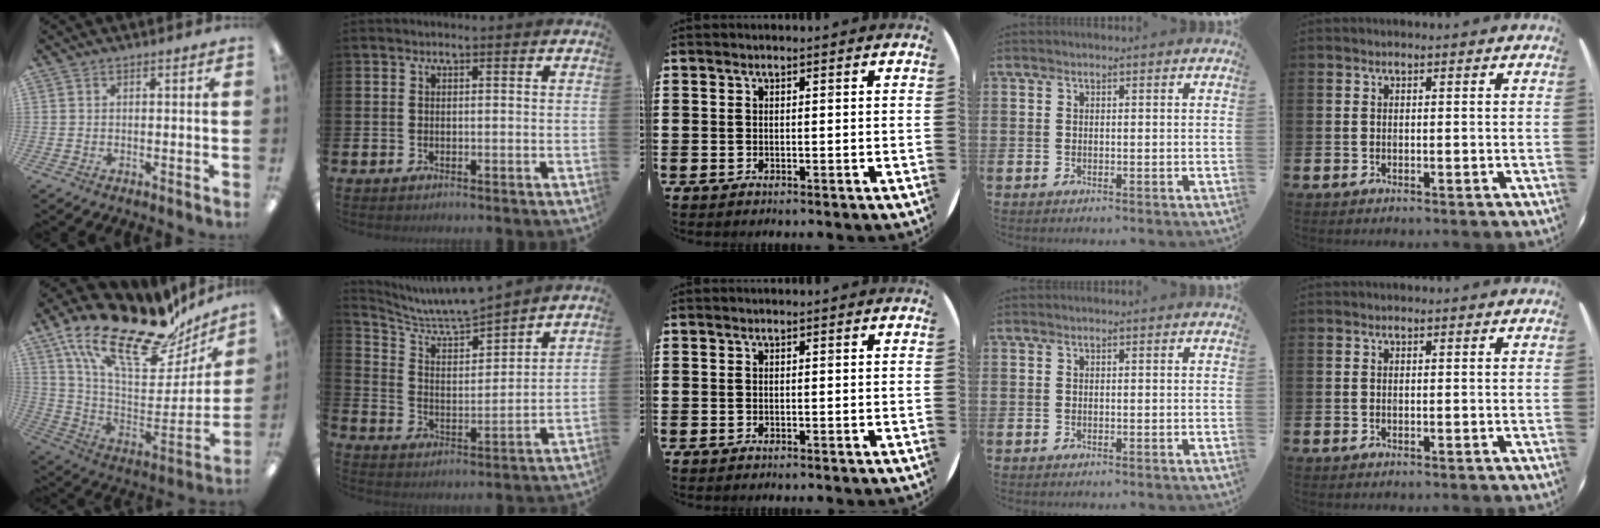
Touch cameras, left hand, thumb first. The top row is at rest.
{"thumb": {"total": 24.9, "force": [18.2, 8.9, 14.5], "torque": [-0.228, -0.130, 0.312]}, "index": {"total": 7.8, "force": [7.5, 1.0, 2.0], "torque": [-0.079, -0.056, 0.131]}}